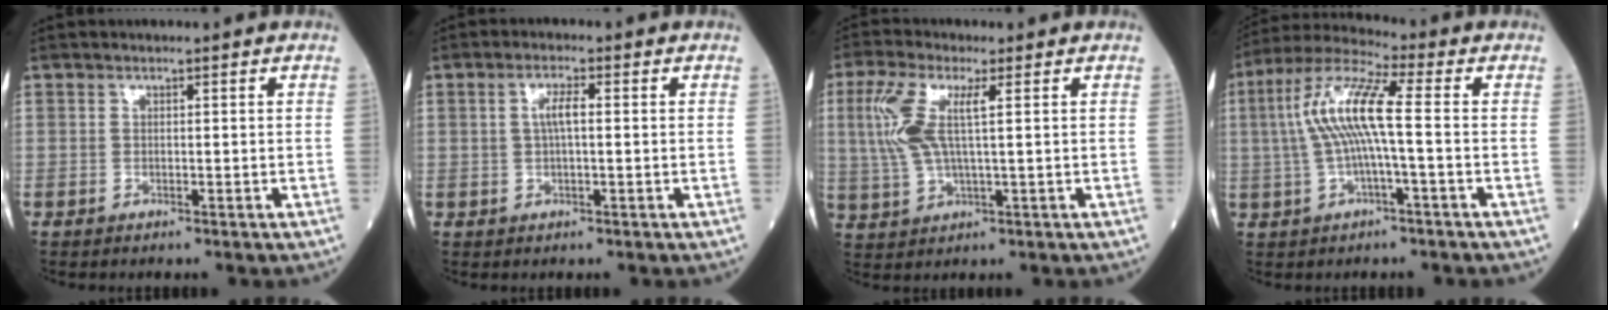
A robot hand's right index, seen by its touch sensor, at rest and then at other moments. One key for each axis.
{"total": 2.8, "fx": 0.3, "fy": 0.6, "fz": 2.8, "tx": -0.057, "ty": 0.008, "tz": 0.006}
{"total": 8.0, "fx": 1.8, "fy": 2.1, "fz": 7.6, "tx": -0.190, "ty": 0.012, "tz": 0.037}
{"total": 10.4, "fx": 0.1, "fy": 1.0, "fz": 10.3, "tx": -0.214, "ty": 0.027, "tz": -0.004}